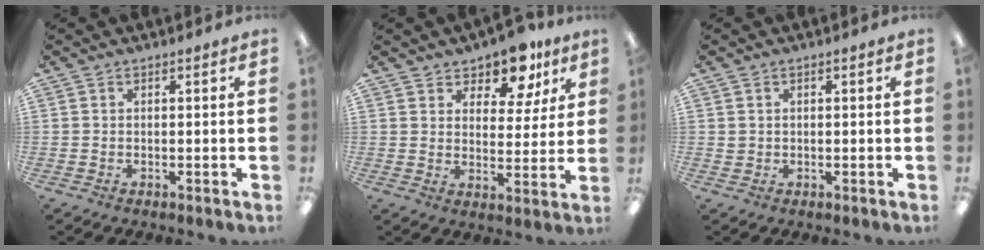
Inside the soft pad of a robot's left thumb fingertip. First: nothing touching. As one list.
[{"total": 10.4, "force": [8.3, 4.9, 4.0], "torque": [-0.064, -0.048, 0.149]}, {"total": 1.1, "force": [0.4, 1.0, 0.2], "torque": [-0.005, 0.005, 0.007]}]